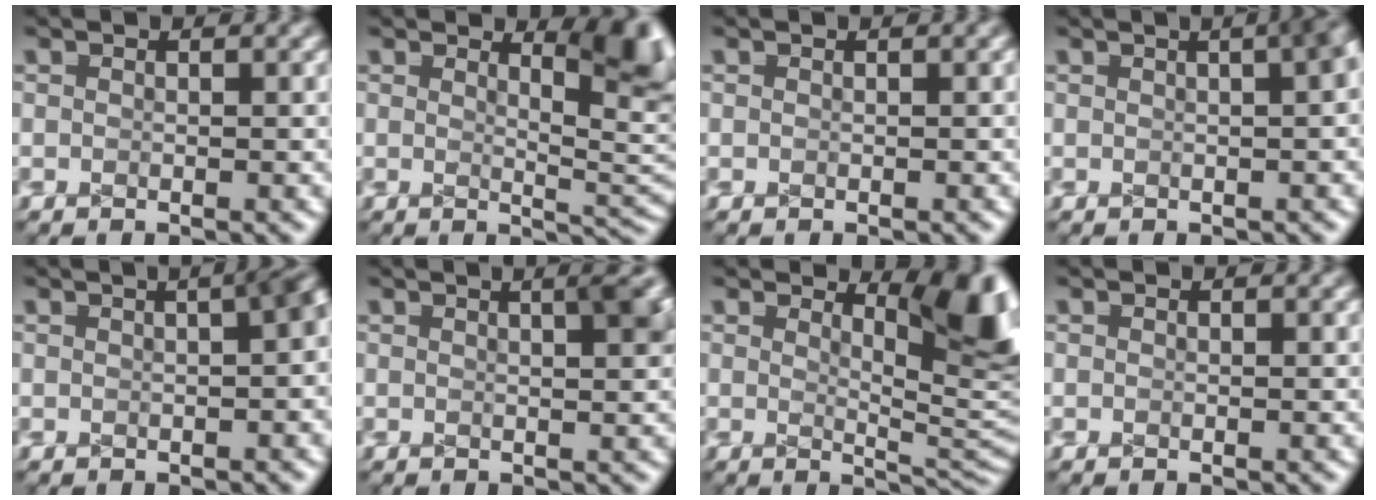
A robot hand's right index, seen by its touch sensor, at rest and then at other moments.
{"total": 5.4, "force": [1.8, 1.2, 4.9], "torque": [-0.025, -0.002, 0.030]}
{"total": 0.0}
{"total": 3.1, "force": [0.7, 1.3, 2.7], "torque": [-0.017, 0.014, 0.006]}
{"total": 3.3, "force": [0.3, 1.5, 2.9], "torque": [-0.016, 0.014, 0.001]}
{"total": 2.8, "force": [1.2, 0.6, 2.5], "torque": [-0.018, 0.003, 0.018]}
{"total": 7.1, "force": [1.7, 1.7, 6.7], "torque": [-0.038, 0.001, 0.029]}
{"total": 0.0}